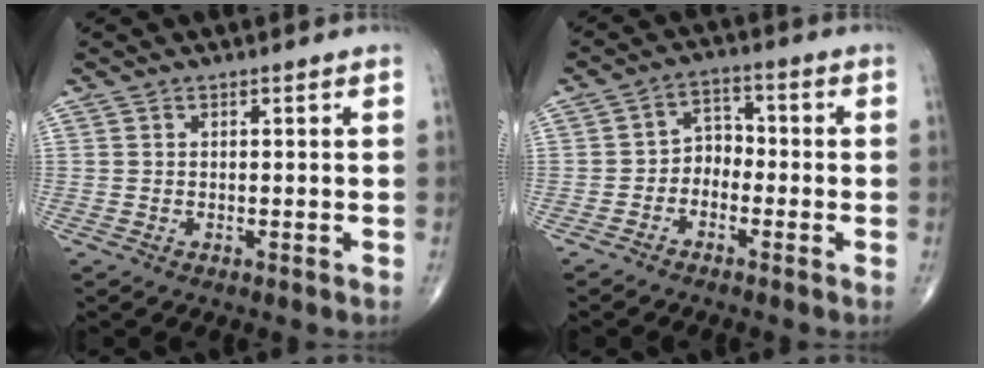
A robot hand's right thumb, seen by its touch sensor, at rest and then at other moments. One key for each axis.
{"total": 4.5, "fx": -1.9, "fy": 3.4, "fz": 2.2, "tx": -0.015, "ty": 0.029, "tz": -0.047}